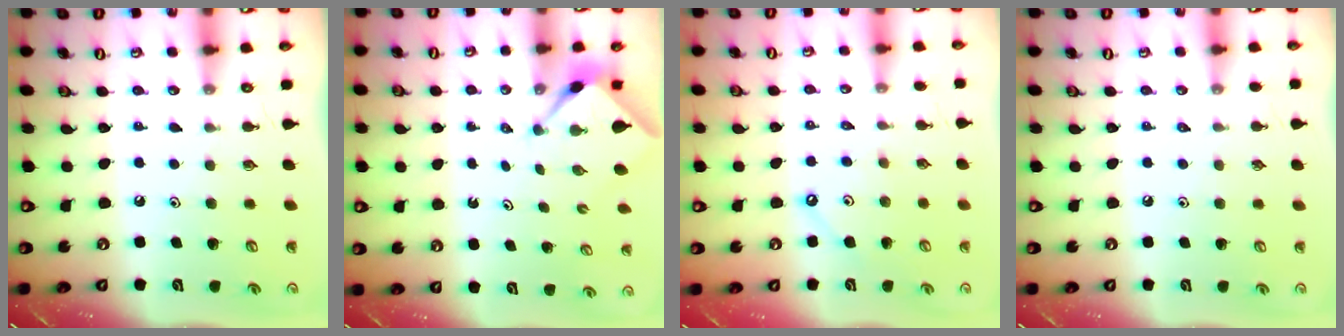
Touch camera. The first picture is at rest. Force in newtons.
{"total": 2.2, "press": 2.2, "slide": 0.3}
{"total": 2.8, "press": 2.8, "slide": 0.5}
{"total": 1.9, "press": 1.9, "slide": 0.3}